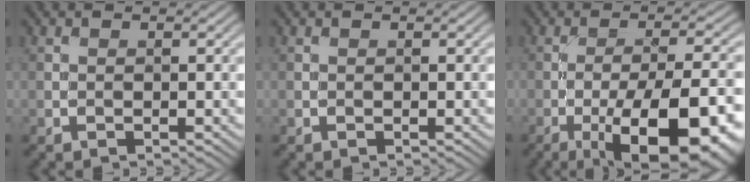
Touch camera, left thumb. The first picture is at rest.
{"total": 0.0}
{"total": 15.9, "force": [-7.4, 5.1, 13.1], "torque": [-0.174, 0.002, -0.103]}